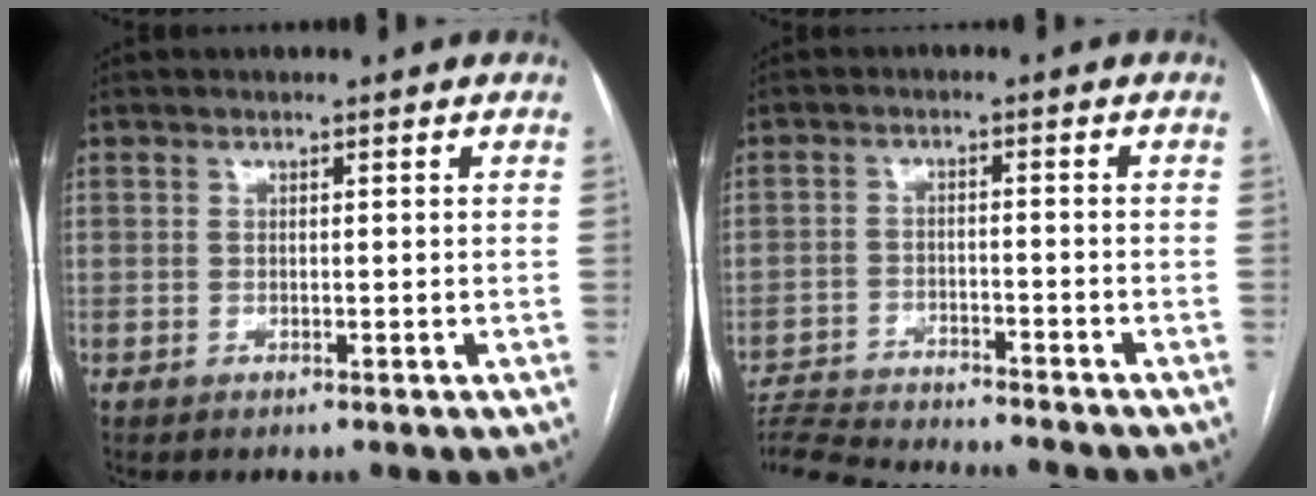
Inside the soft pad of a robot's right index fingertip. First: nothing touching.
{"total": 12.1, "force": [-11.5, 0.8, 3.7], "torque": [-0.062, -0.001, -0.181]}